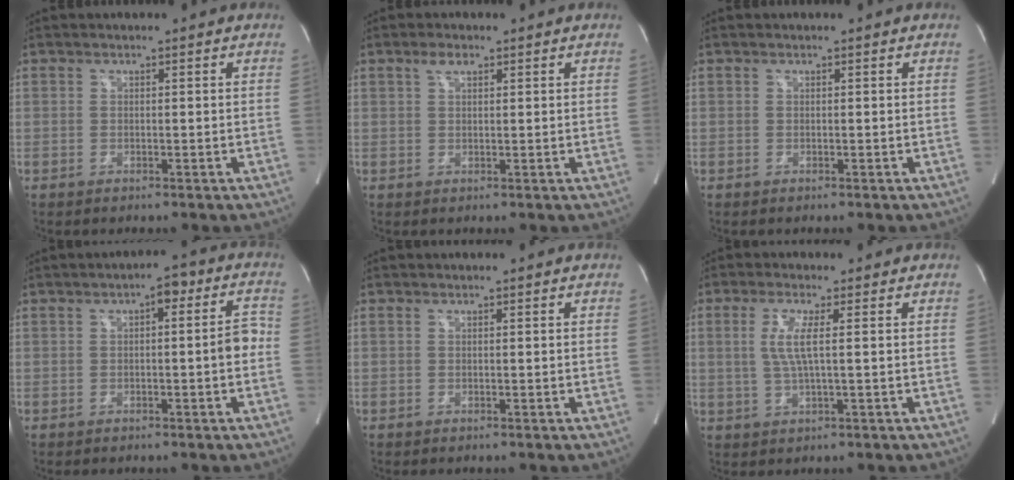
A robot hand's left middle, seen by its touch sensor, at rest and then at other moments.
{"total": 1.9, "force": [1.2, 0.8, 1.3], "torque": [-0.030, 0.008, 0.024]}
{"total": 0.0}
{"total": 5.9, "force": [0.0, 1.6, 5.7], "torque": [-0.072, 0.024, -0.004]}
{"total": 0.0}
{"total": 4.4, "force": [0.7, 0.0, 4.3], "torque": [-0.092, -0.001, 0.016]}